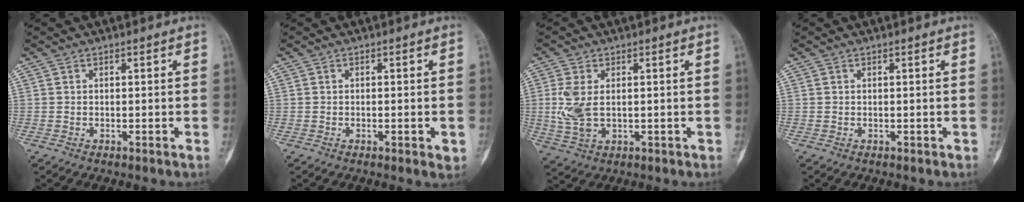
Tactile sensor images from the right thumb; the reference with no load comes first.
{"total": 2.3, "force": [-0.6, 0.9, 2.0], "torque": [-0.018, -0.002, -0.007]}
{"total": 7.0, "force": [0.3, 4.4, 5.5], "torque": [-0.125, -0.002, 0.012]}
{"total": 0.0}